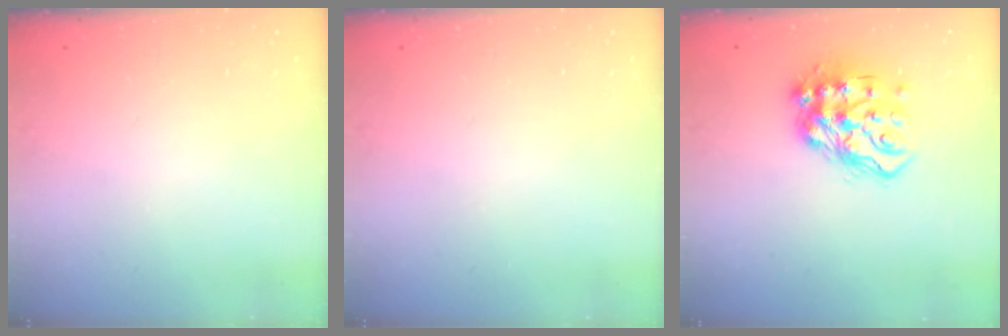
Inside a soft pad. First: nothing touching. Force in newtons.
{"total": 0.0}
{"total": 15.3, "press": 15.2, "slide": 1.3}